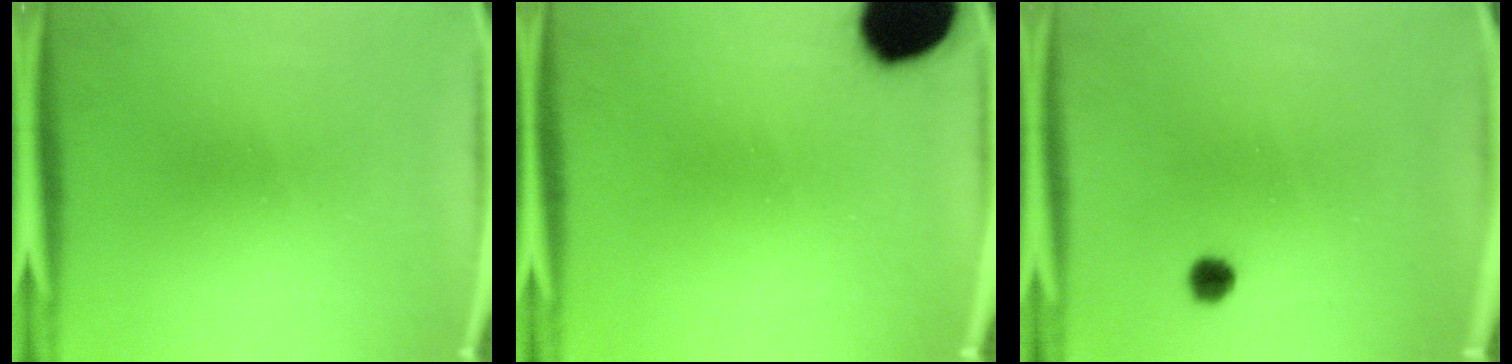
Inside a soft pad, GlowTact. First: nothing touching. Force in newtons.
{"total": 18.6}
{"total": 2.3}